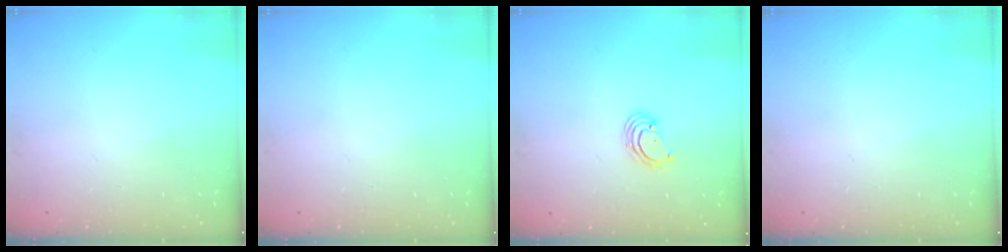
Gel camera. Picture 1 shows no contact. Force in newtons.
{"total": 0.0}
{"total": 2.4, "press": 2.4, "slide": 0.2}
{"total": 0.0}